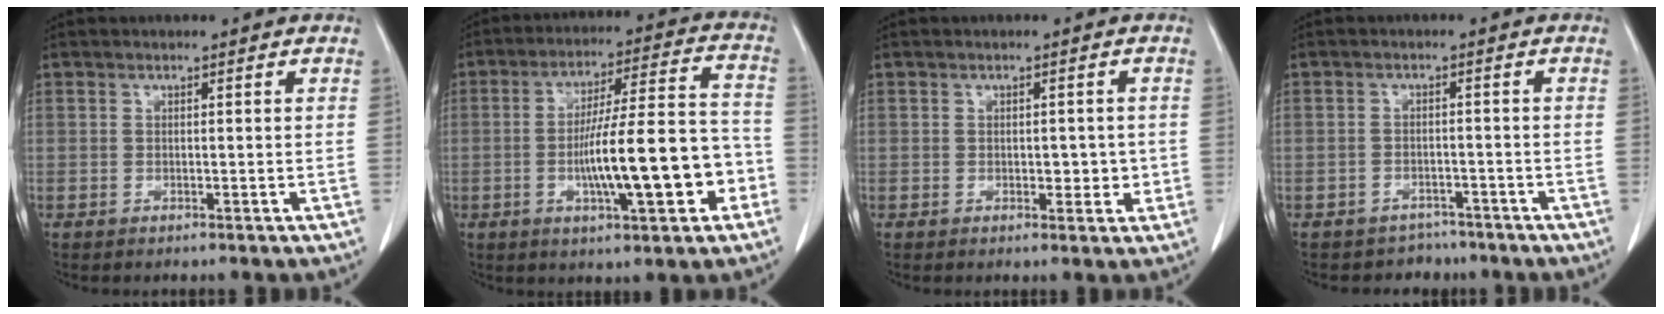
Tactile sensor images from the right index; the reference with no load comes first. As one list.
[{"total": 15.6, "force": [-4.1, 2.6, 14.8], "torque": [-0.240, 0.018, -0.059]}, {"total": 3.0, "force": [-0.2, 1.9, 2.3], "torque": [-0.020, 0.002, 0.002]}, {"total": 3.7, "force": [-3.0, 2.2, -0.5], "torque": [0.003, 0.013, -0.042]}]